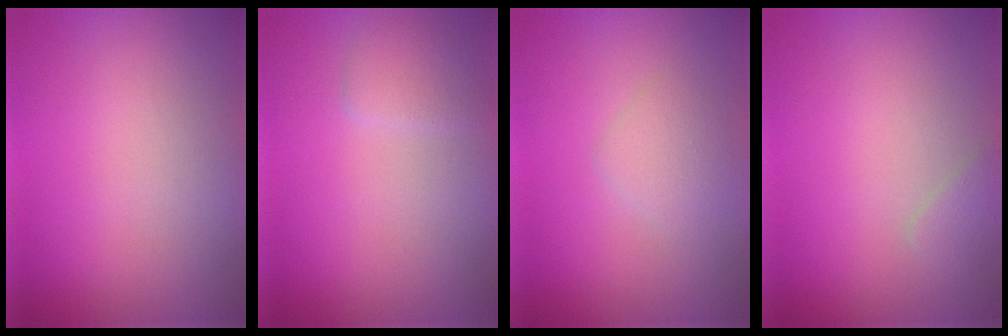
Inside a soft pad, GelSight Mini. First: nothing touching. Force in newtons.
{"total": 1.7, "press": 1.7, "slide": 0.1}
{"total": 1.6, "press": 1.6, "slide": 0.1}
{"total": 0.9, "press": 0.9, "slide": 0.1}